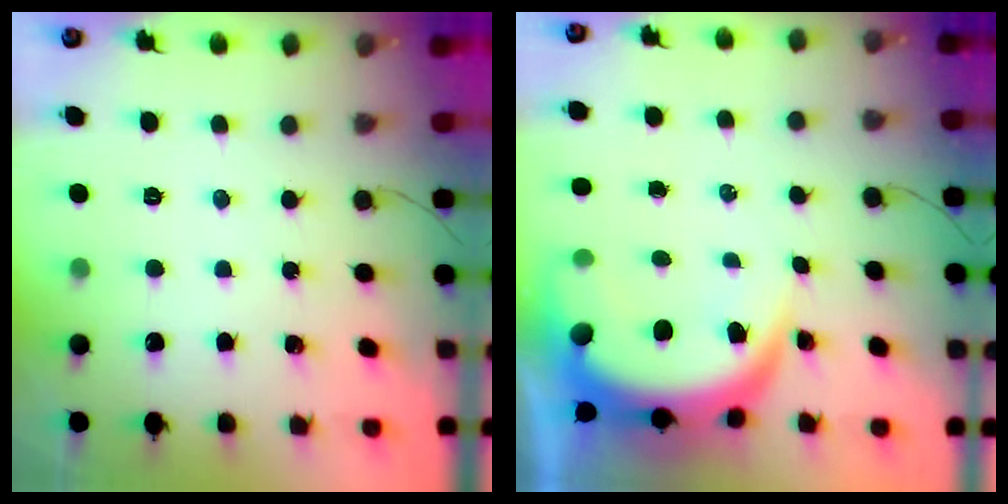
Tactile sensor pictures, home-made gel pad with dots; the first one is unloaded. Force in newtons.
{"total": 9.1, "press": 9.1, "slide": 1.1}